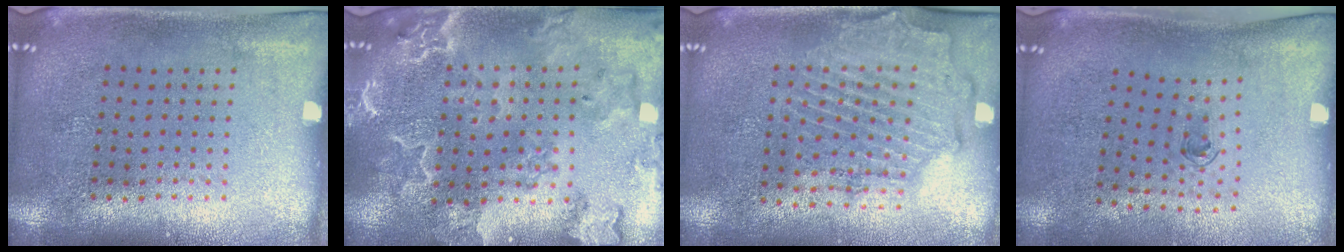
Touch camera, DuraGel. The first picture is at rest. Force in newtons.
{"total": 3.1, "press": 2.8, "slide": 1.3}
{"total": 1.8, "press": 1.7, "slide": 0.6}
{"total": 0.7, "press": 0.4, "slide": 0.6}